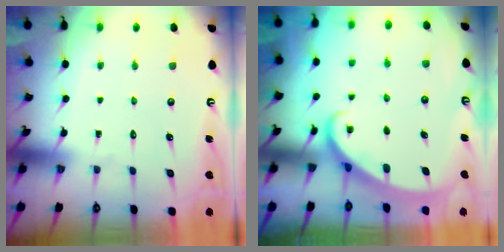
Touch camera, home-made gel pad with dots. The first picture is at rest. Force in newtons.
{"total": 2.2, "press": 2.2, "slide": 0.3}